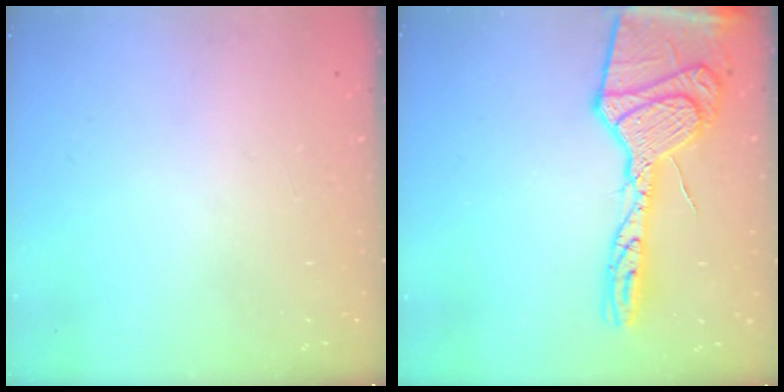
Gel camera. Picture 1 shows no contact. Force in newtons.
{"total": 23.2, "press": 23.1, "slide": 2.3}